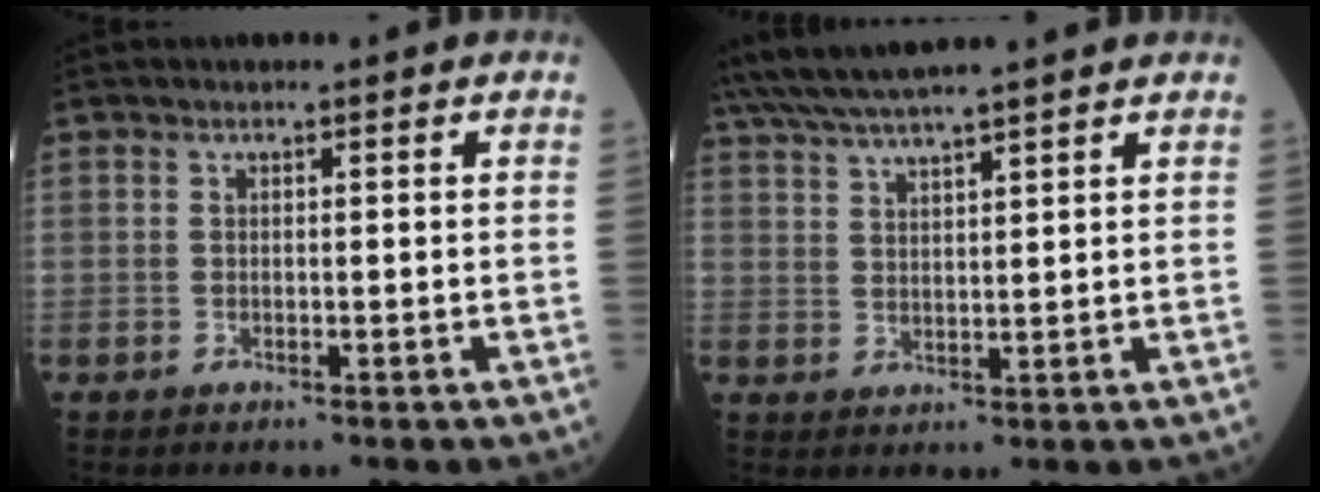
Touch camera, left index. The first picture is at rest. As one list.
[{"total": 12.9, "force": [11.3, -0.1, 6.0], "torque": [-0.113, 0.037, 0.177]}]